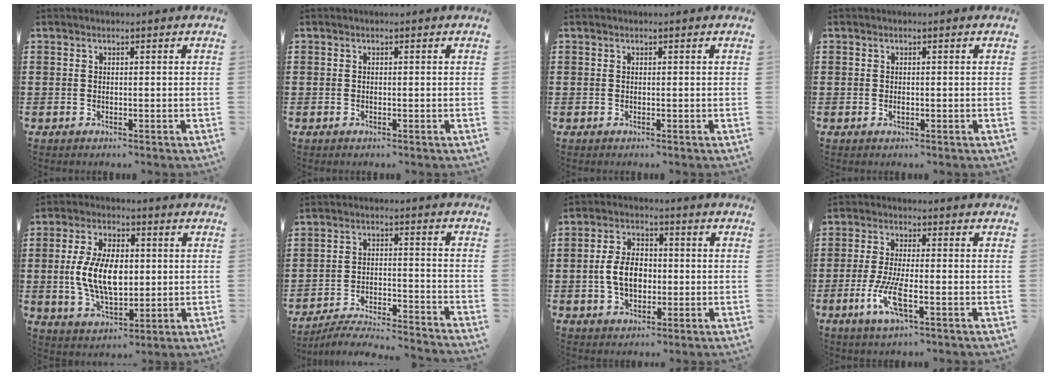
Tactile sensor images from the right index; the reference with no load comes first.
{"total": 0.0}
{"total": 0.0}
{"total": 0.8, "force": [-0.2, 0.3, 0.7], "torque": [-0.015, -0.003, -0.003]}
{"total": 9.9, "force": [0.3, 5.4, 8.3], "torque": [-0.172, 0.006, 0.002]}
{"total": 5.4, "force": [-5.2, 0.0, 1.3], "torque": [-0.031, -0.004, -0.105]}
{"total": 6.2, "force": [-0.6, 3.9, 4.8], "torque": [-0.112, 0.005, -0.017]}
{"total": 6.8, "force": [-2.7, 1.5, 6.0], "torque": [-0.133, -0.015, -0.053]}